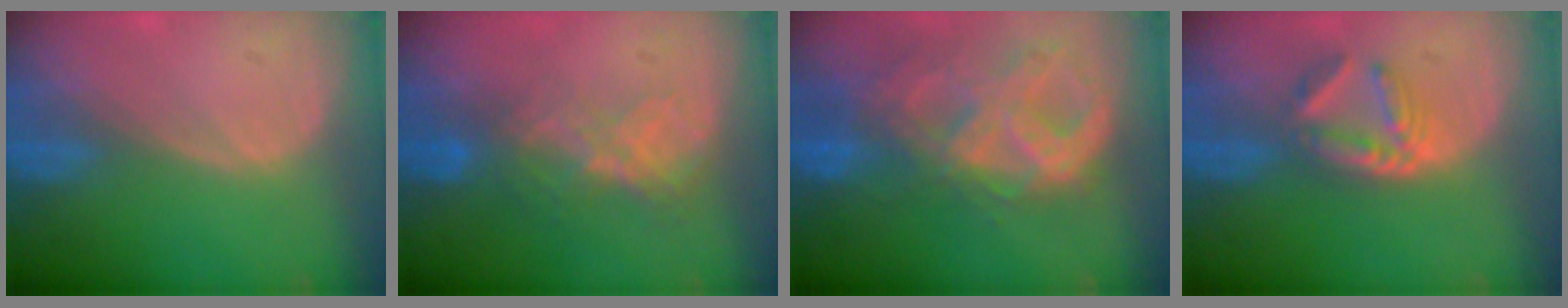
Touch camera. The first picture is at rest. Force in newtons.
{"total": 6.5, "press": 5.6, "slide": 3.2}
{"total": 10.9, "press": 9.2, "slide": 5.7}
{"total": 6.1, "press": 5.2, "slide": 3.0}